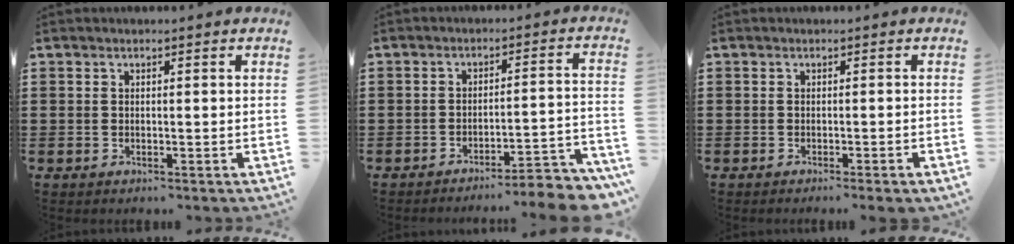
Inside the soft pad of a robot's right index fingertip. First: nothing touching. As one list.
[{"total": 4.8, "force": [-4.3, -0.2, 2.0], "torque": [-0.034, -0.014, -0.088]}, {"total": 0.9, "force": [-0.7, -0.2, 0.5], "torque": [-0.010, -0.002, -0.014]}]